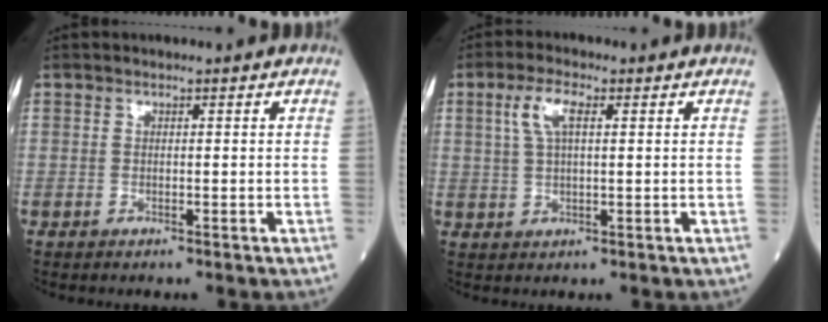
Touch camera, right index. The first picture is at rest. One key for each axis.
{"total": 4.6, "fx": 1.6, "fy": 1.2, "fz": 4.1, "tx": -0.092, "ty": 0.013, "tz": 0.036}